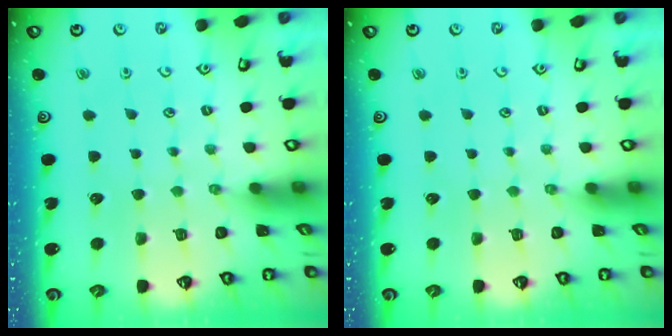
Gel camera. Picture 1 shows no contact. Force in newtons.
{"total": 0.0}